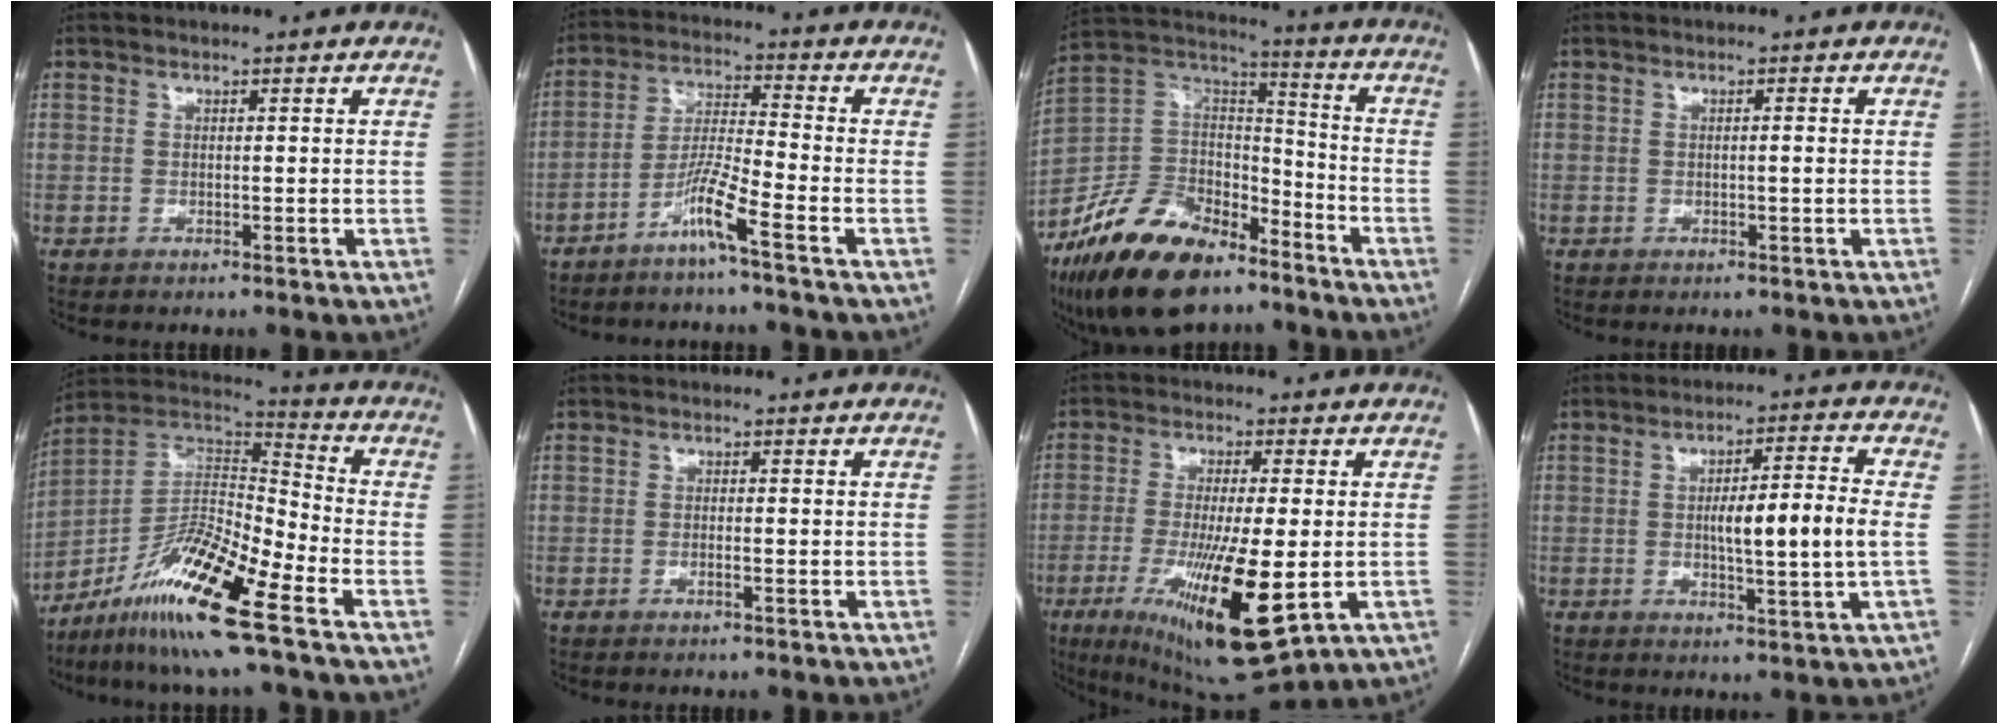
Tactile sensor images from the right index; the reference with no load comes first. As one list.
[{"total": 6.5, "force": [-4.2, -0.8, 4.9], "torque": [-0.099, -0.001, -0.088]}, {"total": 20.1, "force": [-14.2, 8.6, 11.3], "torque": [-0.236, 0.016, -0.256]}, {"total": 1.0, "force": [-0.1, -0.1, 1.0], "torque": [-0.017, 0.001, -0.001]}, {"total": 16.3, "force": [-9.6, 1.1, 13.1], "torque": [-0.249, 0.003, -0.172]}, {"total": 0.9, "force": [-0.4, 0.0, 0.8], "torque": [-0.017, 0.001, -0.007]}, {"total": 16.4, "force": [-4.6, 2.5, 15.6], "torque": [-0.273, -0.042, -0.062]}, {"total": 9.5, "force": [-0.2, 0.1, 9.5], "torque": [-0.152, 0.004, -0.006]}]